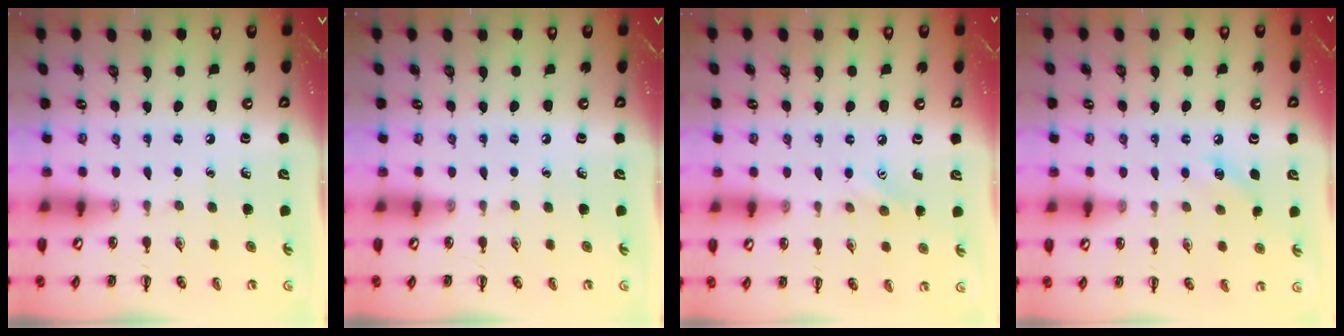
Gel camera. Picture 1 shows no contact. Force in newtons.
{"total": 0.0}
{"total": 6.5, "press": 6.3, "slide": 1.7}
{"total": 7.1, "press": 7.0, "slide": 1.5}